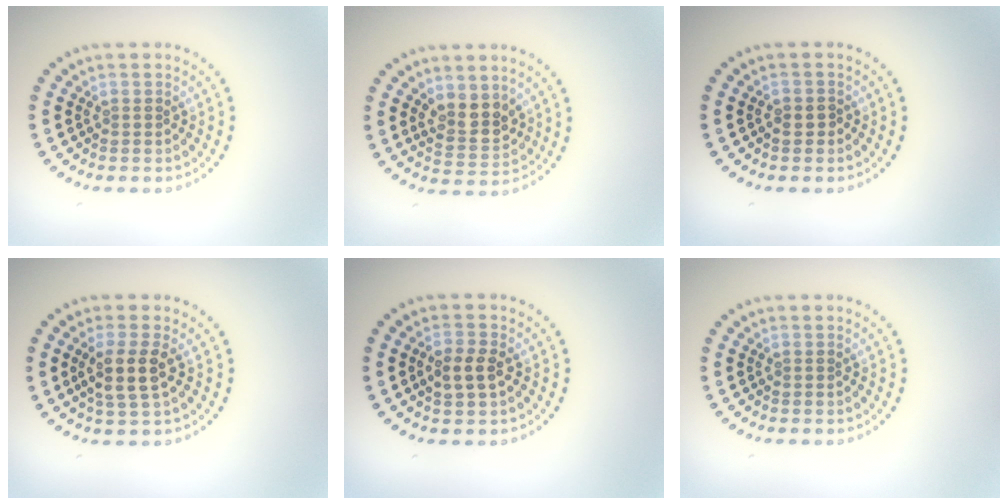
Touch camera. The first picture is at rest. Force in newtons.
{"total": 3.2, "press": 3.0, "slide": 1.1}
{"total": 0.8, "press": 0.7, "slide": 0.4}
{"total": 2.9, "press": 2.5, "slide": 1.4}
{"total": 2.4, "press": 2.4, "slide": 0.3}
{"total": 0.0}